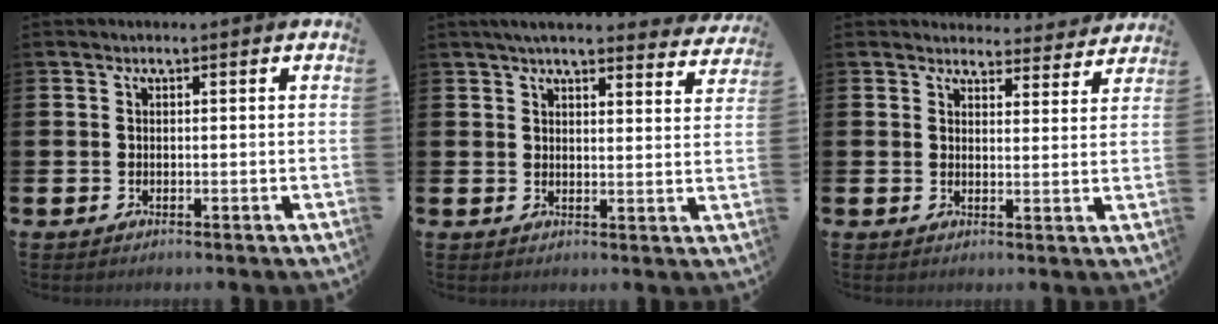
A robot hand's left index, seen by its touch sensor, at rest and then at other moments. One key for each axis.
{"total": 5.0, "fx": 4.6, "fy": 0.6, "fz": 1.8, "tx": -0.039, "ty": -0.021, "tz": 0.081}
{"total": 3.8, "fx": 3.6, "fy": 1.0, "fz": 0.1, "tx": -0.001, "ty": -0.026, "tz": 0.062}